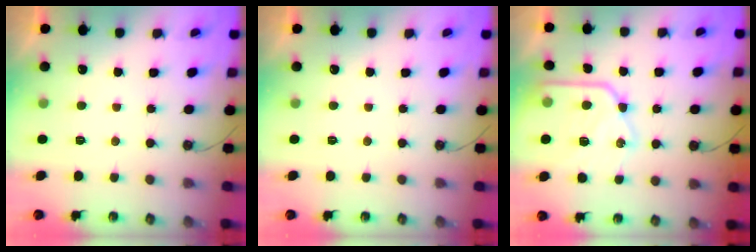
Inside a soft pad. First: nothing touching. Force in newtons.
{"total": 0.0}
{"total": 19.1, "press": 19.1, "slide": 1.6}